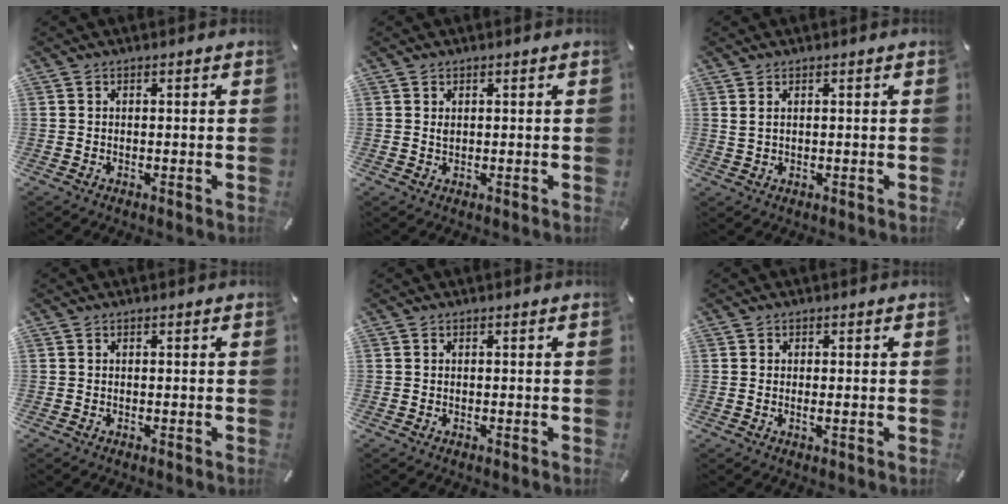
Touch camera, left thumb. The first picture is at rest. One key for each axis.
{"total": 0.7, "fx": 0.3, "fy": 0.3, "fz": 0.5, "tx": -0.012, "ty": -0.001, "tz": 0.007}
{"total": 1.4, "fx": 0.7, "fy": 0.3, "fz": 1.2, "tx": -0.024, "ty": 0.000, "tz": 0.012}
{"total": 0.0}
{"total": 0.0}
{"total": 1.1, "fx": 0.0, "fy": 0.4, "fz": 1.0, "tx": -0.012, "ty": -0.003, "tz": -0.002}